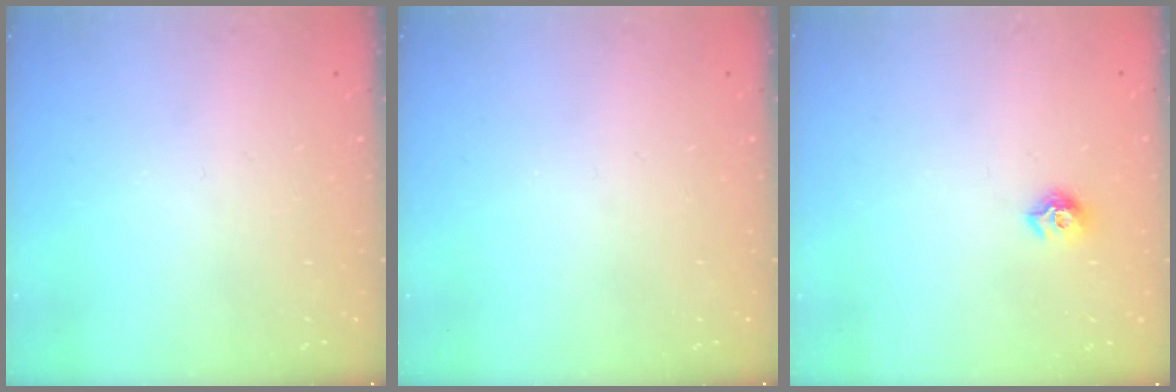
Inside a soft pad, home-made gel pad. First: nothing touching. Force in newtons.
{"total": 0.0}
{"total": 7.9, "press": 7.8, "slide": 0.7}